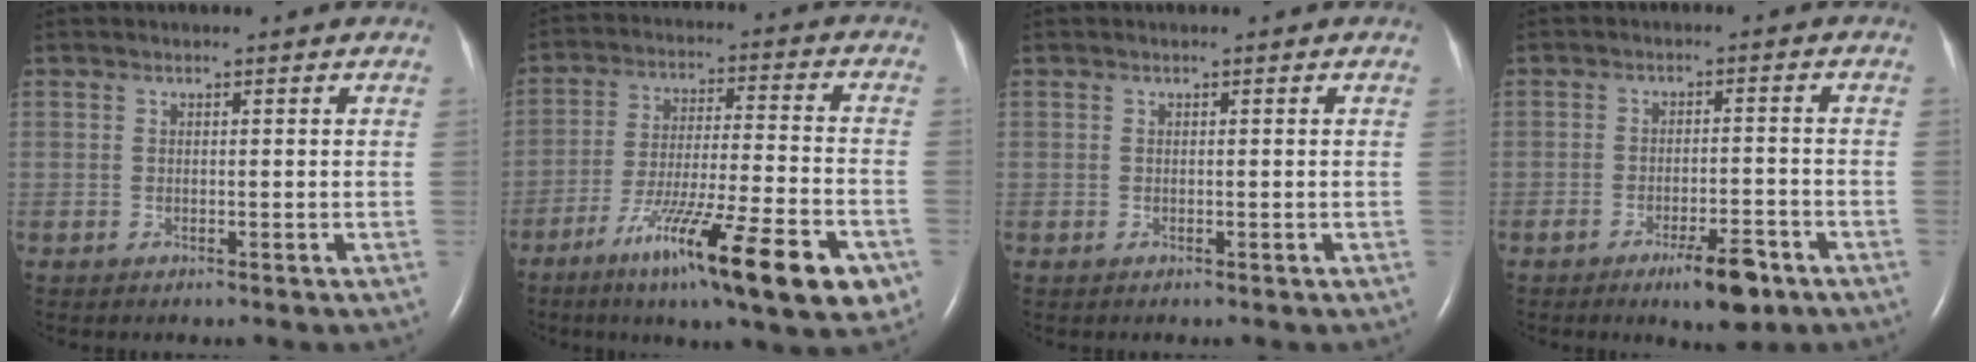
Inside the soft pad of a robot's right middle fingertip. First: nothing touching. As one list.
[{"total": 20.0, "force": [-10.8, 2.0, 16.8], "torque": [-0.222, -0.032, -0.170]}, {"total": 0.0}, {"total": 6.3, "force": [-4.0, 1.5, 4.7], "torque": [-0.074, -0.004, -0.057]}]